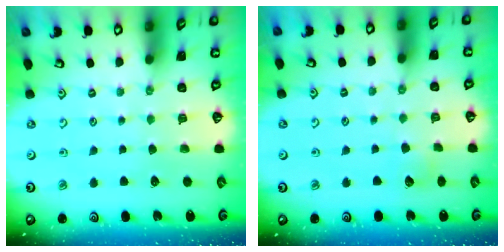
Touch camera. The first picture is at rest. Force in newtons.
{"total": 4.4, "press": 4.4, "slide": 0.4}